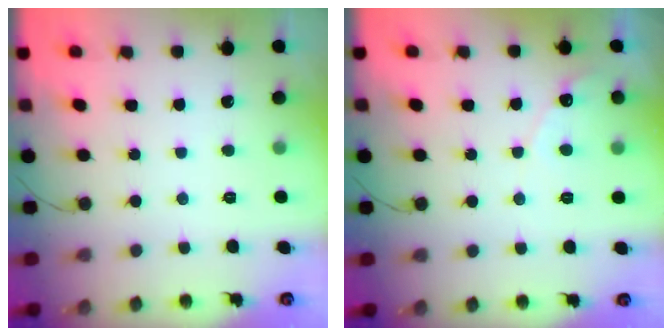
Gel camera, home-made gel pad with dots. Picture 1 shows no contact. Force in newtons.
{"total": 4.1, "press": 4.1, "slide": 0.3}